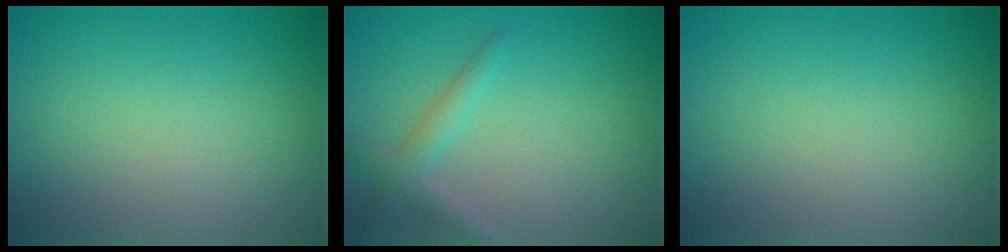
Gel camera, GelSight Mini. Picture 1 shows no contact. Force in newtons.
{"total": 2.0, "press": 2.0, "slide": 0.1}
{"total": 0.0}